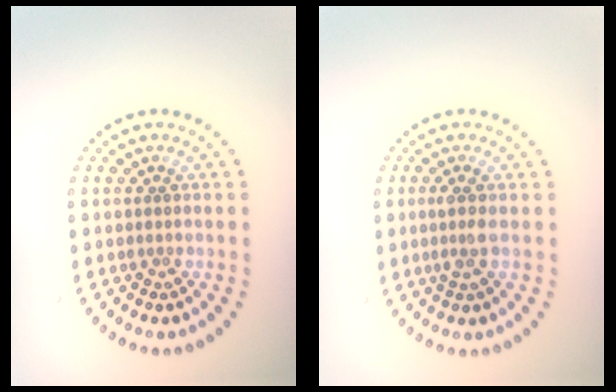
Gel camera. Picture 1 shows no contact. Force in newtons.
{"total": 1.5, "press": 1.2, "slide": 0.9}